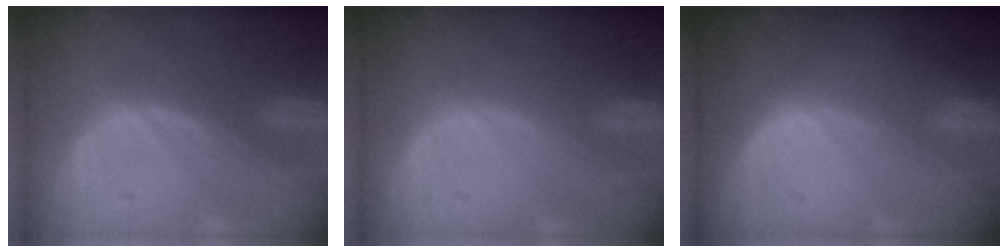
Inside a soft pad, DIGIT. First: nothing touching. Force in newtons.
{"total": 0.0}
{"total": 0.0}